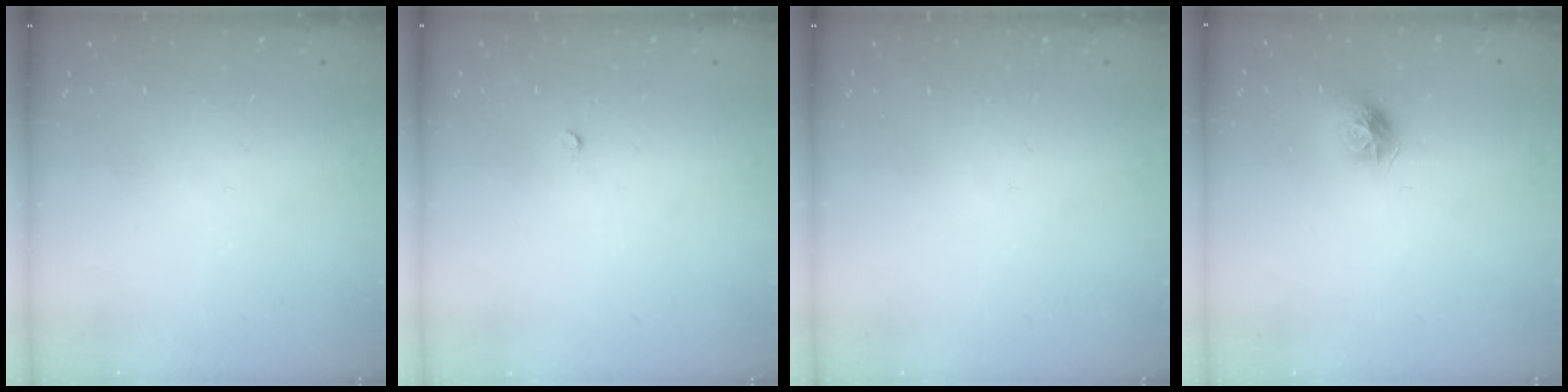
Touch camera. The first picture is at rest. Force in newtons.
{"total": 2.2, "press": 2.2, "slide": 0.3}
{"total": 0.0}
{"total": 9.4, "press": 9.4, "slide": 0.5}